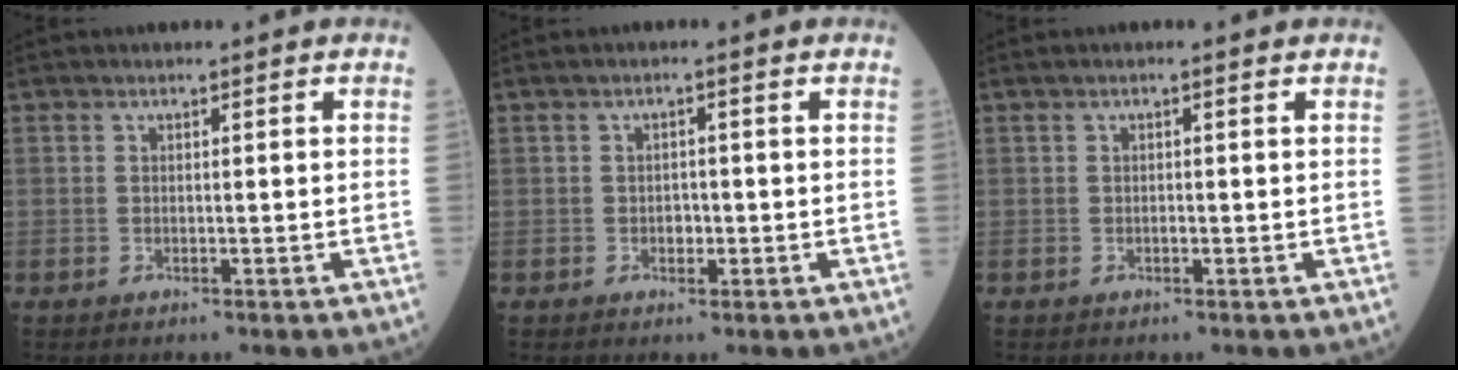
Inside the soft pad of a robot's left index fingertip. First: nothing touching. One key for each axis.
{"total": 1.5, "fx": -0.3, "fy": 0.9, "fz": 1.2, "tx": -0.019, "ty": 0.002, "tz": -0.005}
{"total": 0.7, "fx": 0.1, "fy": 0.1, "fz": 0.7, "tx": -0.015, "ty": 0.004, "tz": -0.001}